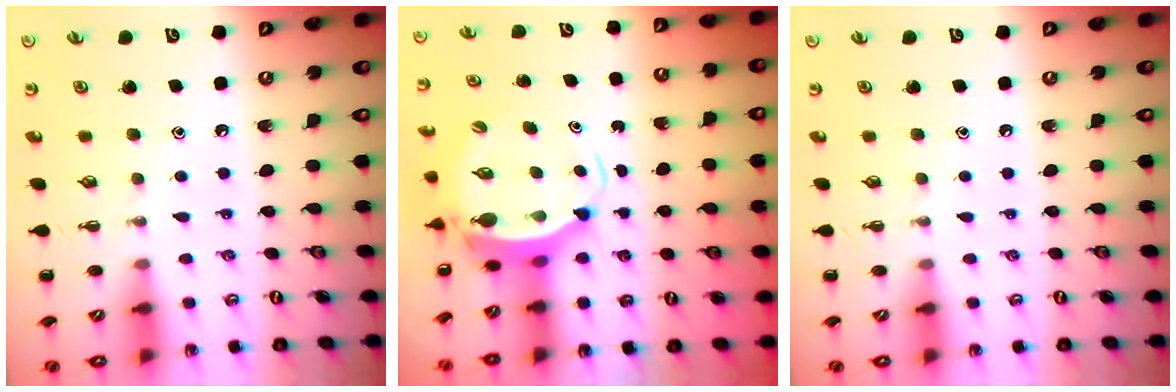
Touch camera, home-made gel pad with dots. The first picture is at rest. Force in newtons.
{"total": 6.3, "press": 6.2, "slide": 1.4}
{"total": 0.0}